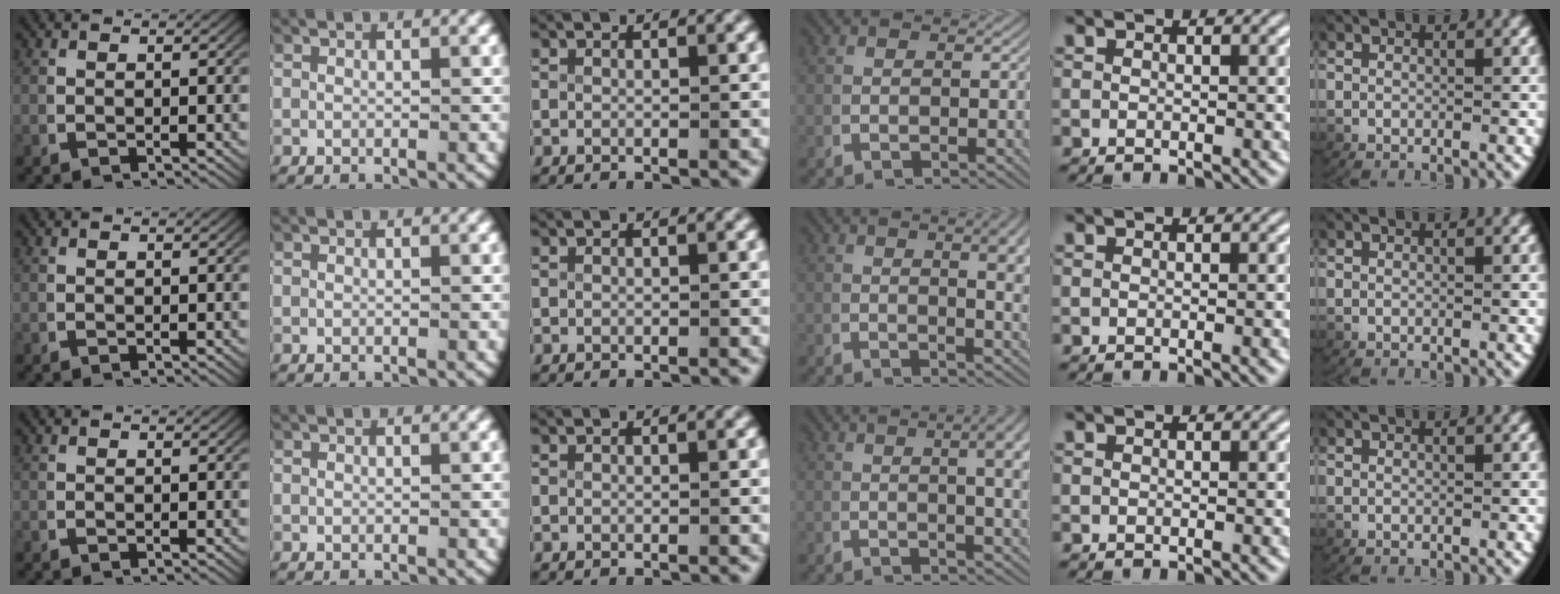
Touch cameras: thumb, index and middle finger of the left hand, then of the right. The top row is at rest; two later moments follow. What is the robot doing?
{"motion": "lift_and_place", "object": "plastic wrap"}